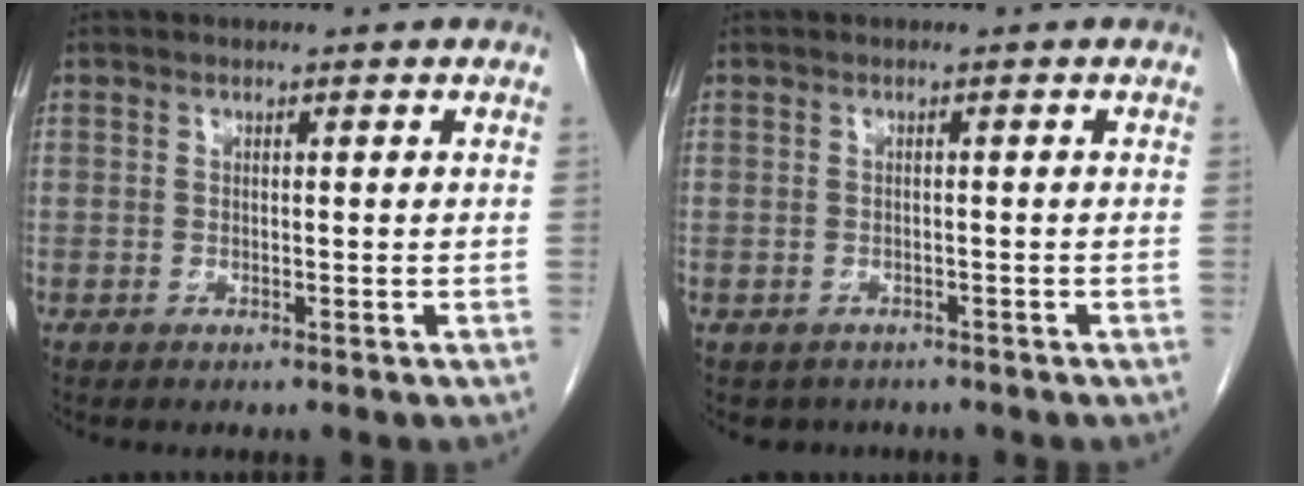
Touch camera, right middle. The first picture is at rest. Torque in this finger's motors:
{"motor_torque": [0.26, -0.05, 0.03, -0.01]}